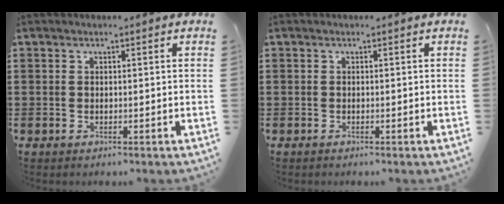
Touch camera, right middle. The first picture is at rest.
{"total": 0.0}